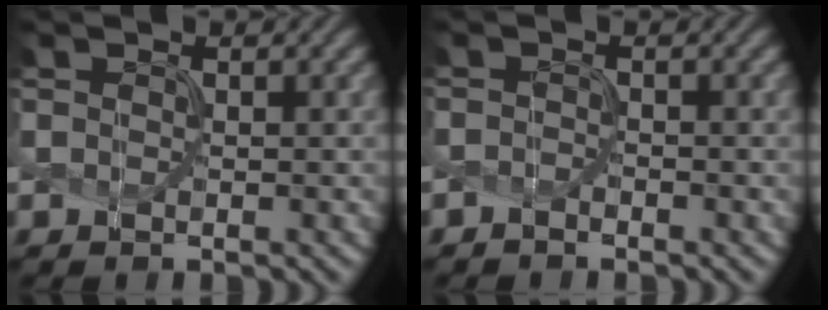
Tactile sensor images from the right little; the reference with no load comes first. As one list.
[{"total": 0.7, "force": [-0.7, 0.0, -0.1], "torque": [-0.002, 0.002, -0.007]}]